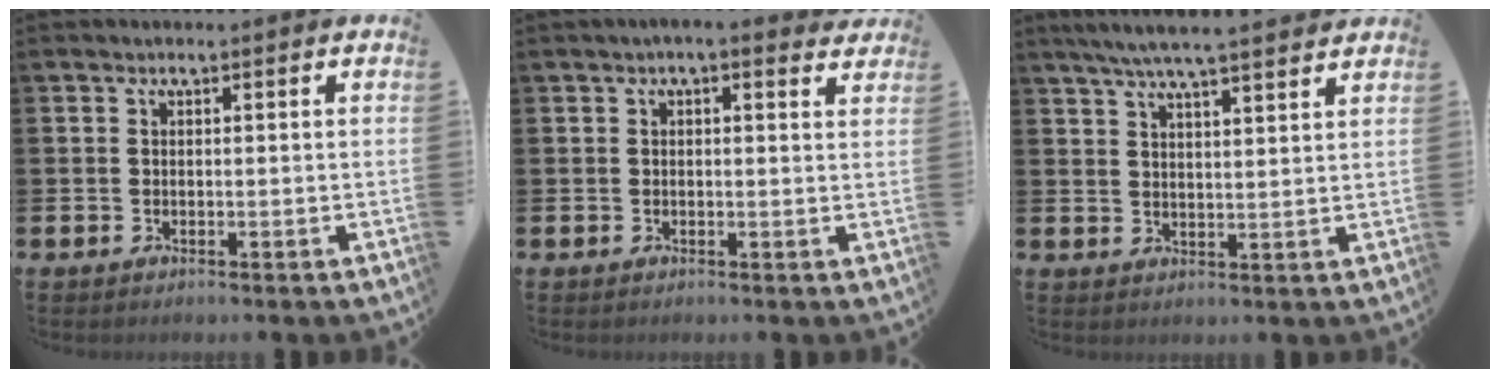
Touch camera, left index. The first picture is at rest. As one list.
[{"total": 1.8, "force": [1.5, 0.3, 0.9], "torque": [-0.013, -0.003, 0.024]}, {"total": 6.0, "force": [5.7, 0.1, 2.1], "torque": [-0.056, -0.020, 0.102]}]